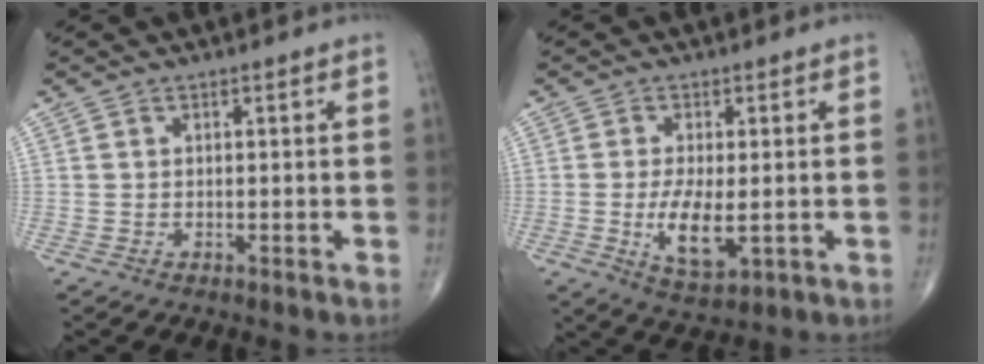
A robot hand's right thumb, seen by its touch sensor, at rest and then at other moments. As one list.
[{"total": 7.7, "force": [-1.2, 3.2, 6.9], "torque": [-0.126, -0.017, -0.013]}]